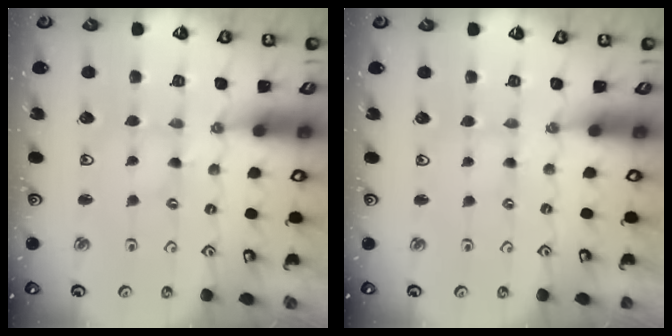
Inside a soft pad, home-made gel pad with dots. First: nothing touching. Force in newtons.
{"total": 0.5, "press": 0.5, "slide": 0.1}